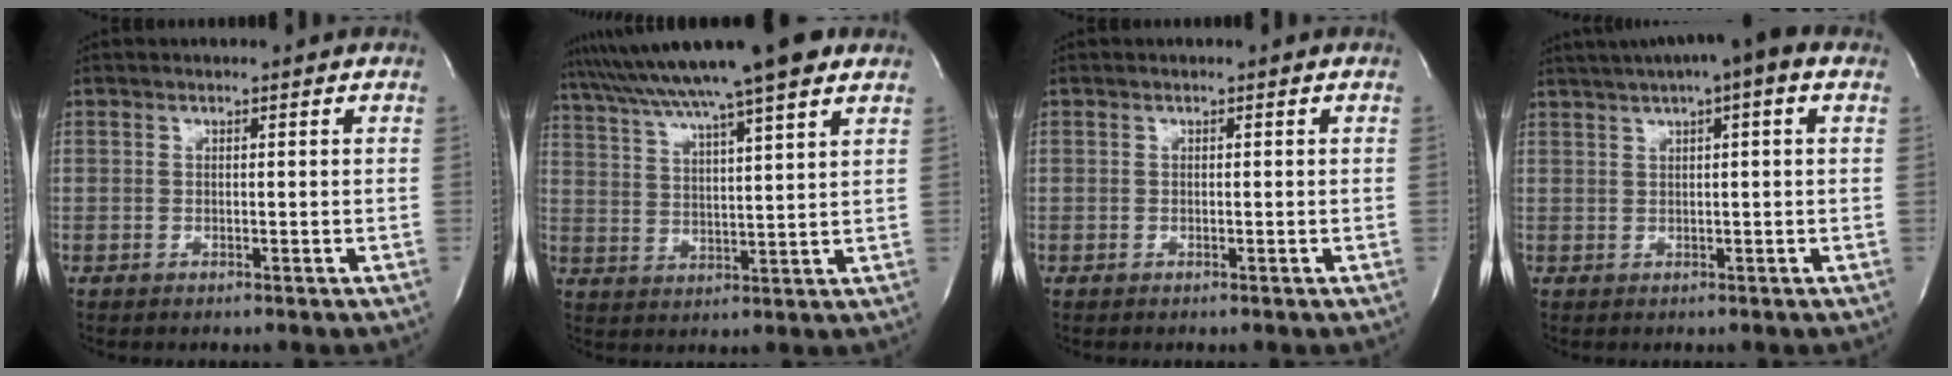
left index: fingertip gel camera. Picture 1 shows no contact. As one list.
[{"total": 16.6, "force": [13.7, -0.2, 9.5], "torque": [-0.163, 0.029, 0.208]}, {"total": 0.0}, {"total": 8.9, "force": [5.4, 0.9, 7.0], "torque": [-0.111, 0.034, 0.075]}]